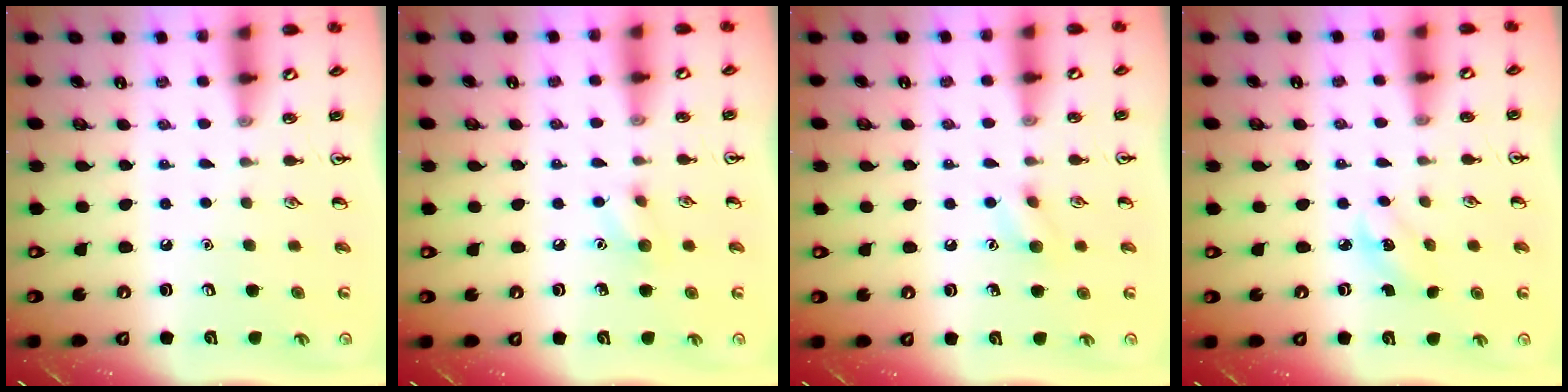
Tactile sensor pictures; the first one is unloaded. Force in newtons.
{"total": 6.6, "press": 6.4, "slide": 1.7}
{"total": 6.4, "press": 6.3, "slide": 1.4}
{"total": 2.6, "press": 2.5, "slide": 0.8}